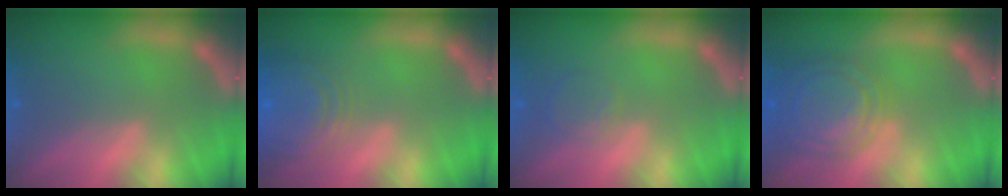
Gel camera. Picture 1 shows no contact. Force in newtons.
{"total": 8.5}
{"total": 2.0}
{"total": 8.0}